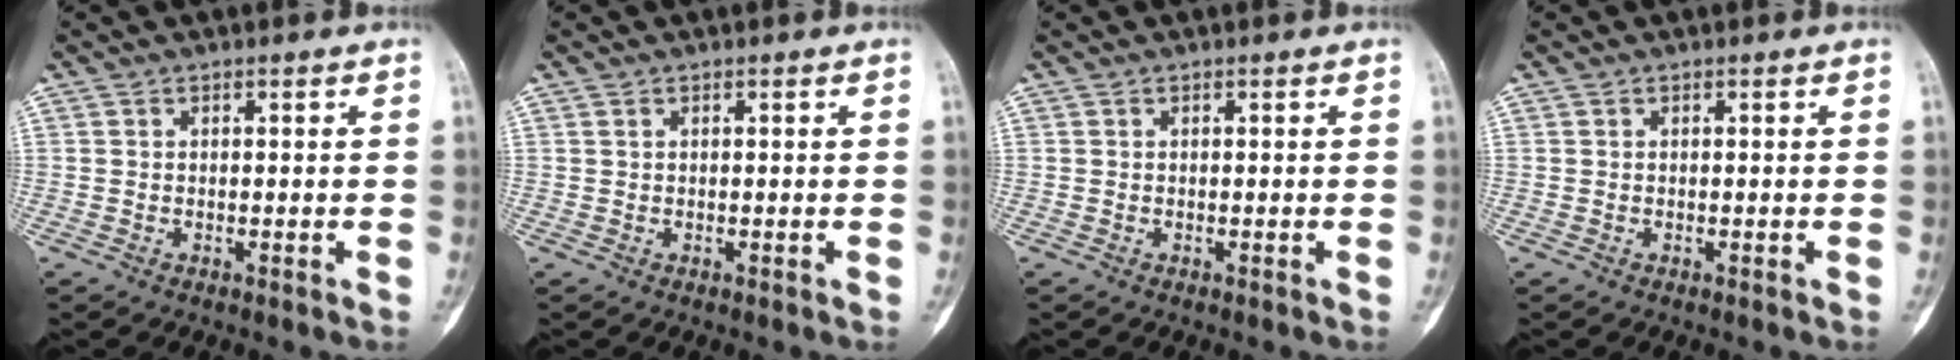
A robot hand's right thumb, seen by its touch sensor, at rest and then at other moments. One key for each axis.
{"total": 0.0}
{"total": 0.0}
{"total": 0.0}